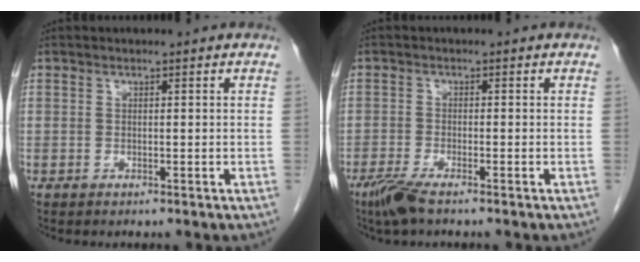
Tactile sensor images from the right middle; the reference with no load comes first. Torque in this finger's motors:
{"motor_torque": [0.52, -0.26, 0.07, 0.03]}